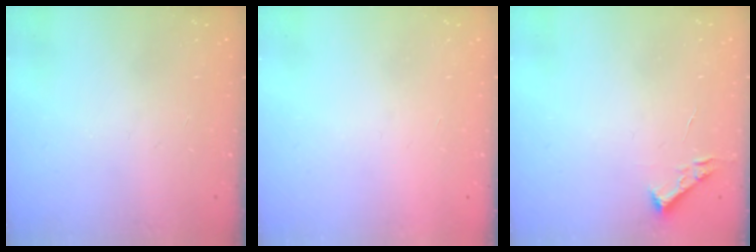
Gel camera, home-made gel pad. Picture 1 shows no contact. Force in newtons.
{"total": 1.5, "press": 1.5, "slide": 0.1}
{"total": 2.7, "press": 2.7, "slide": 0.4}